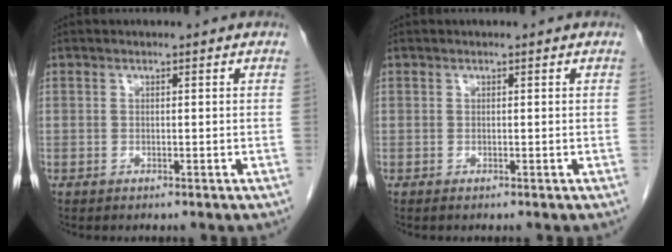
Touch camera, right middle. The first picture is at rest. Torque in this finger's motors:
{"motor_torque": [0.07, -0.03, 0.00, -0.01]}